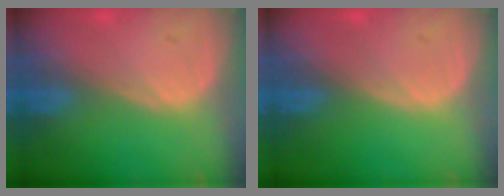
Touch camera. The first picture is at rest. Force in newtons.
{"total": 0.0}